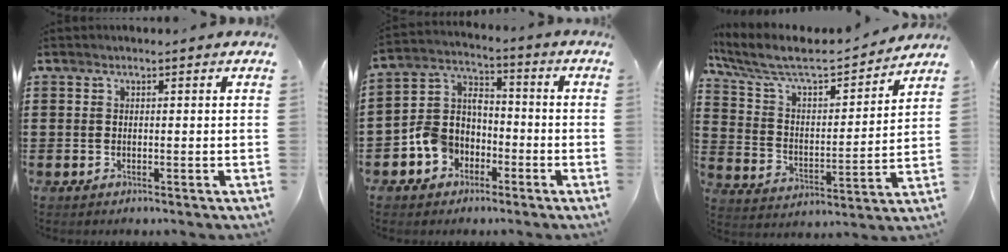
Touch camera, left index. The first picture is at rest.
{"total": 7.1, "force": [-3.6, 5.6, 2.4], "torque": [-0.077, 0.015, -0.074]}
{"total": 7.4, "force": [6.5, 1.4, 3.2], "torque": [-0.093, -0.044, 0.105]}